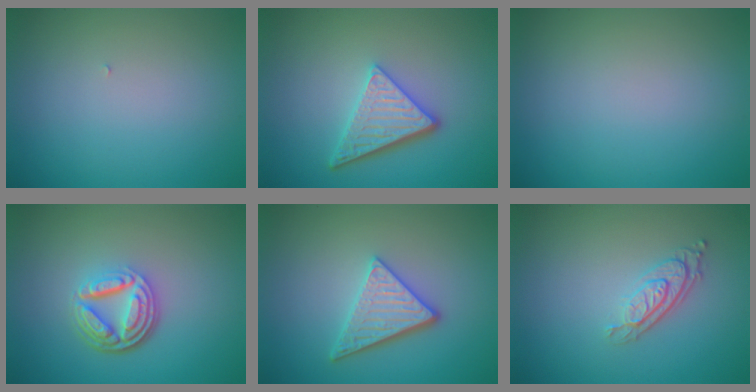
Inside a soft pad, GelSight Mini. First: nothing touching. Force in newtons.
{"total": 4.3, "press": 3.4, "slide": 2.6}
{"total": 0.0}
{"total": 5.3, "press": 3.7, "slide": 3.8}
{"total": 3.7, "press": 3.2, "slide": 1.8}
{"total": 3.0, "press": 2.2, "slide": 2.0}